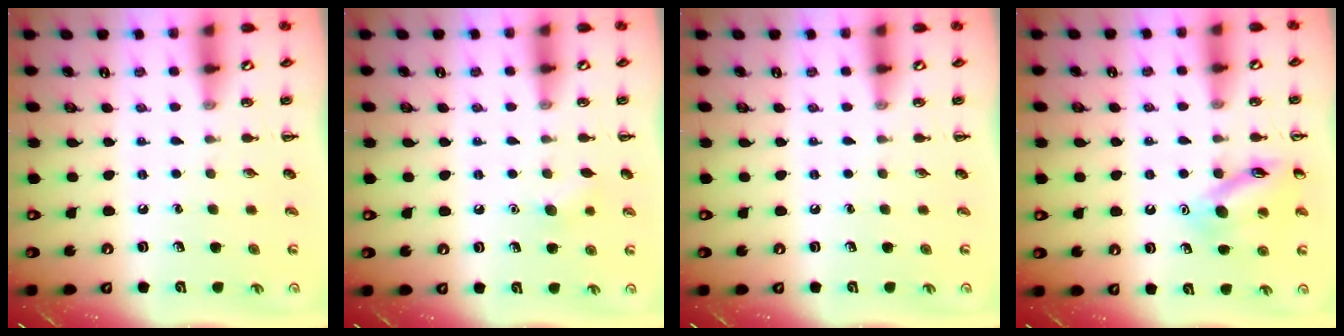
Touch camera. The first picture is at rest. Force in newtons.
{"total": 5.8, "press": 5.6, "slide": 1.8}
{"total": 0.0}
{"total": 12.8, "press": 12.8, "slide": 1.1}